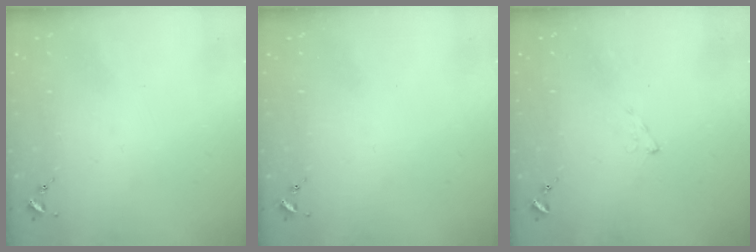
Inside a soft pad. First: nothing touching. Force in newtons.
{"total": 0.0}
{"total": 5.4, "press": 5.4, "slide": 0.5}